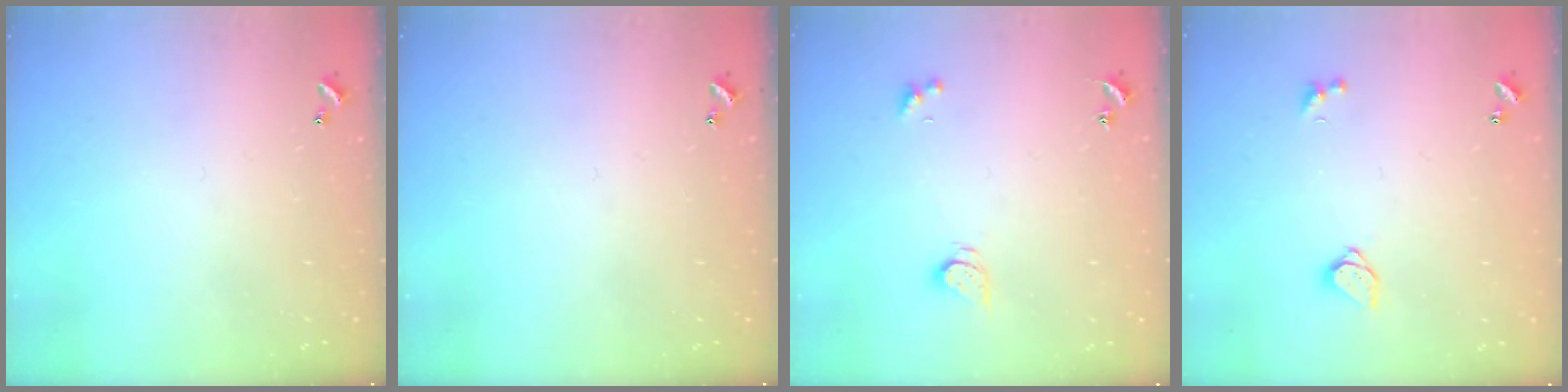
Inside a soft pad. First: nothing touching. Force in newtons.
{"total": 0.0}
{"total": 2.5, "press": 2.5, "slide": 0.5}
{"total": 1.5, "press": 1.5, "slide": 0.2}